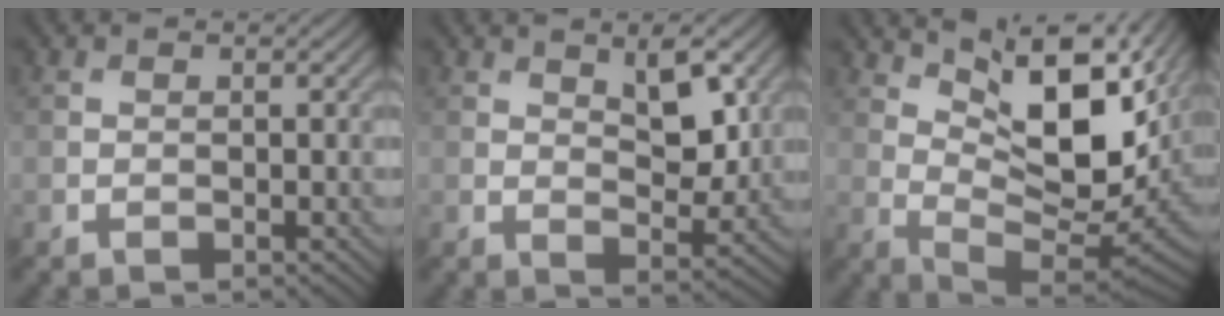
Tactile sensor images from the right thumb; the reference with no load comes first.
{"total": 5.7, "force": [2.5, 2.4, 4.4], "torque": [-0.072, -0.009, 0.041]}
{"total": 14.0, "force": [6.4, 5.1, 11.4], "torque": [-0.204, 0.000, 0.119]}